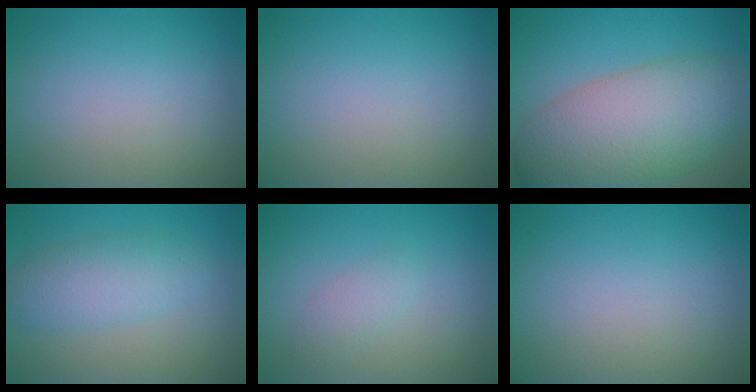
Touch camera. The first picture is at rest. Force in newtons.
{"total": 0.0}
{"total": 10.9, "press": 10.9, "slide": 0.5}
{"total": 3.9, "press": 3.9, "slide": 0.2}
{"total": 1.5, "press": 1.5, "slide": 0.0}
{"total": 0.0}